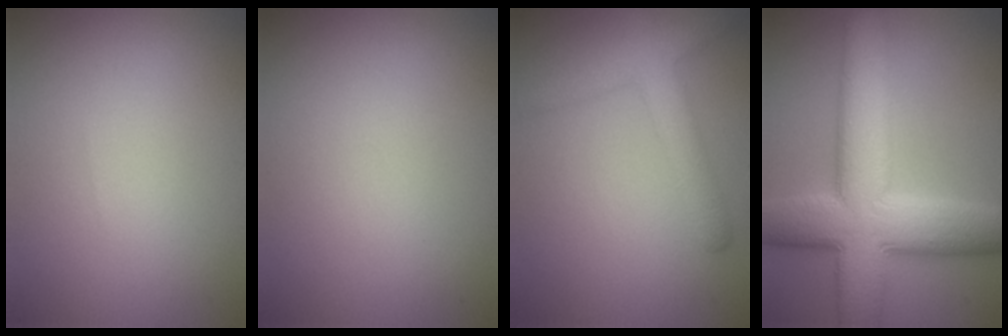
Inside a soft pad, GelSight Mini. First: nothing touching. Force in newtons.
{"total": 0.0}
{"total": 3.7, "press": 3.7, "slide": 0.2}
{"total": 10.8, "press": 10.8, "slide": 0.6}